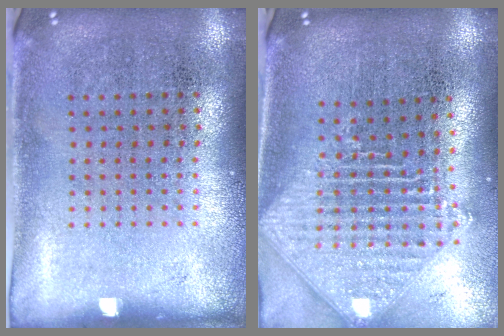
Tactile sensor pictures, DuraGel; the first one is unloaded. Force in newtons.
{"total": 2.3, "press": 1.8, "slide": 1.5}